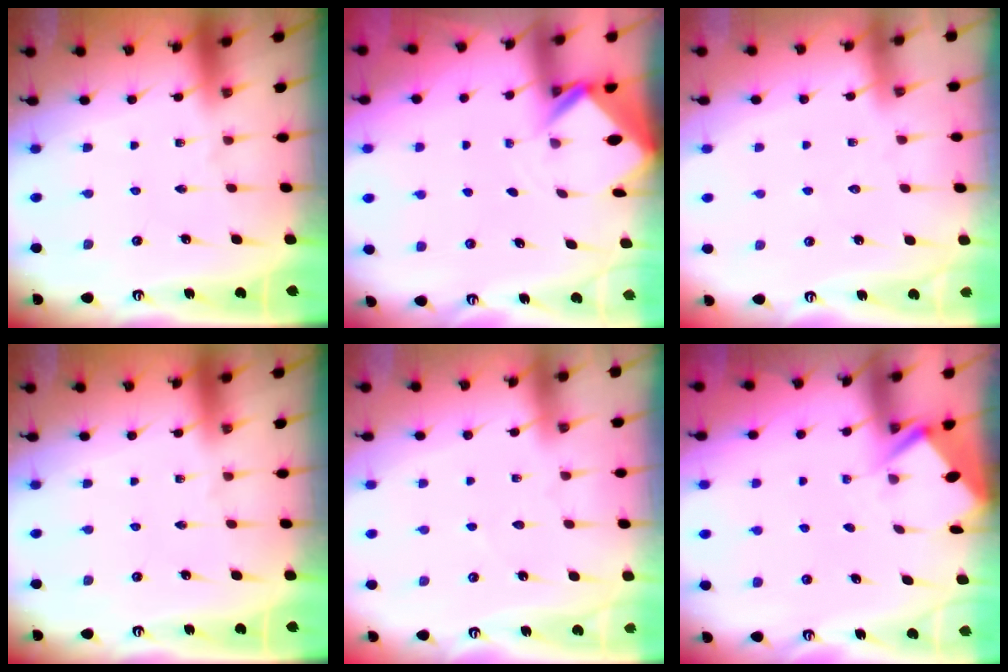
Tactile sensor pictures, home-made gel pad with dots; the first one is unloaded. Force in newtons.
{"total": 2.7, "press": 2.7, "slide": 0.2}
{"total": 2.5, "press": 2.4, "slide": 0.4}
{"total": 0.0}
{"total": 2.2, "press": 2.2, "slide": 0.3}
{"total": 2.9, "press": 2.9, "slide": 0.3}